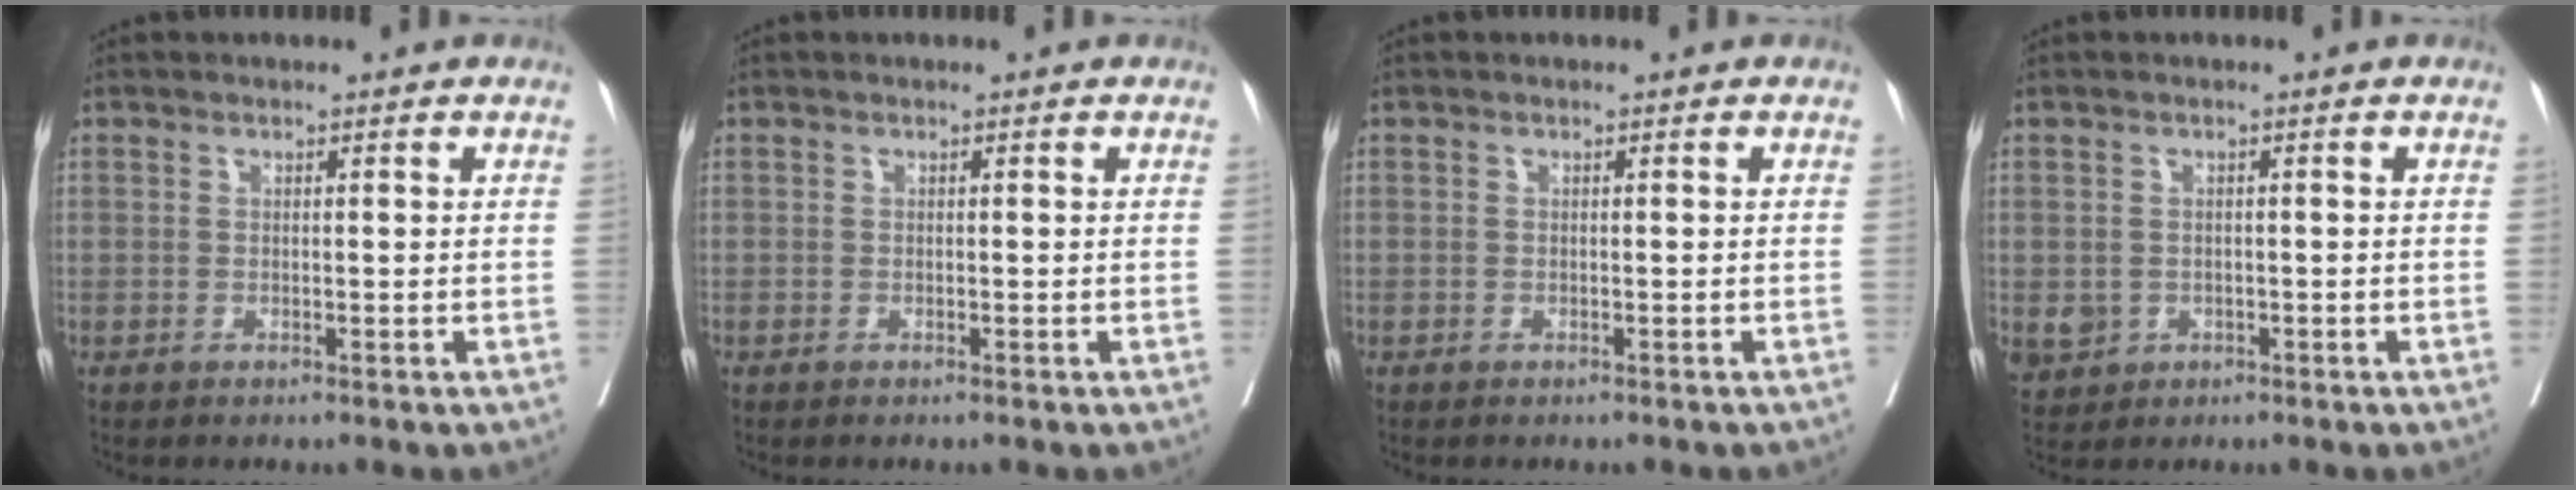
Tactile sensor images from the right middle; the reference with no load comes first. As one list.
[{"total": 0.0}, {"total": 0.0}, {"total": 3.2, "force": [-0.8, 3.0, 0.8], "torque": [-0.014, 0.001, -0.003]}]